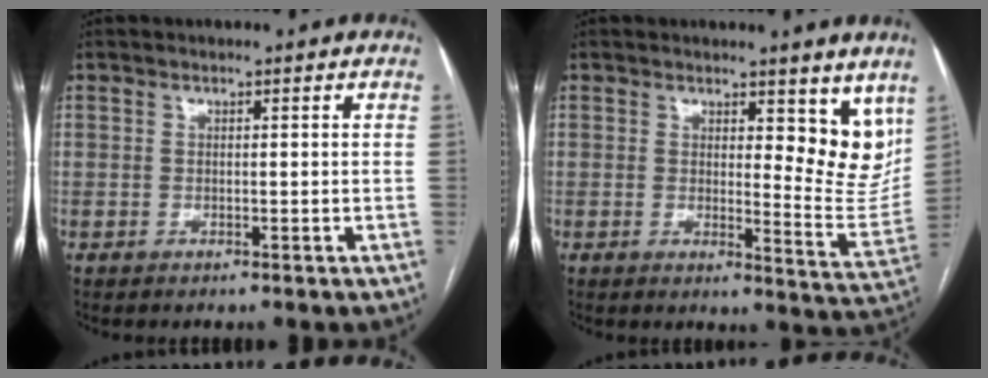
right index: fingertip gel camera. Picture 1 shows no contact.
{"total": 9.3, "force": [5.9, 3.1, 6.4], "torque": [-0.063, -0.031, 0.070]}